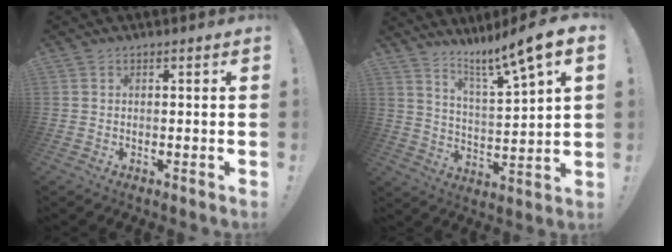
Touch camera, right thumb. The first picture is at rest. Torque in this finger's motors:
{"motor_torque": [0.68, 0.89, 0.25, 0.19, 0.14]}